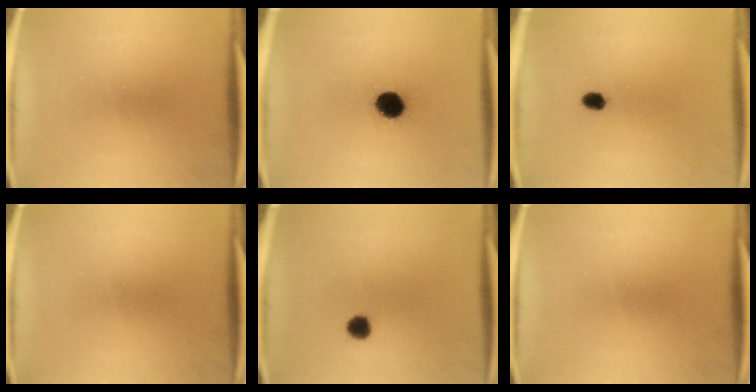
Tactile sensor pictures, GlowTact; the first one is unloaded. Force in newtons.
{"total": 9.2}
{"total": 2.1}
{"total": 0.0}
{"total": 3.0}
{"total": 0.0}